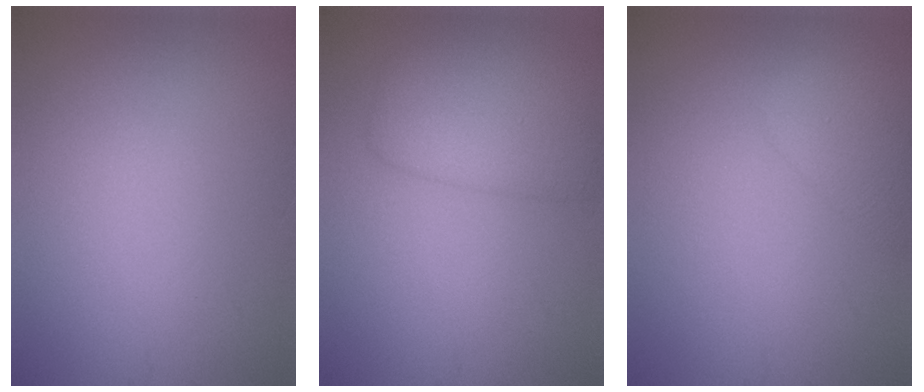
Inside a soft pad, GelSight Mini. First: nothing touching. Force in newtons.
{"total": 3.8, "press": 3.8, "slide": 0.2}
{"total": 2.2, "press": 2.1, "slide": 0.2}